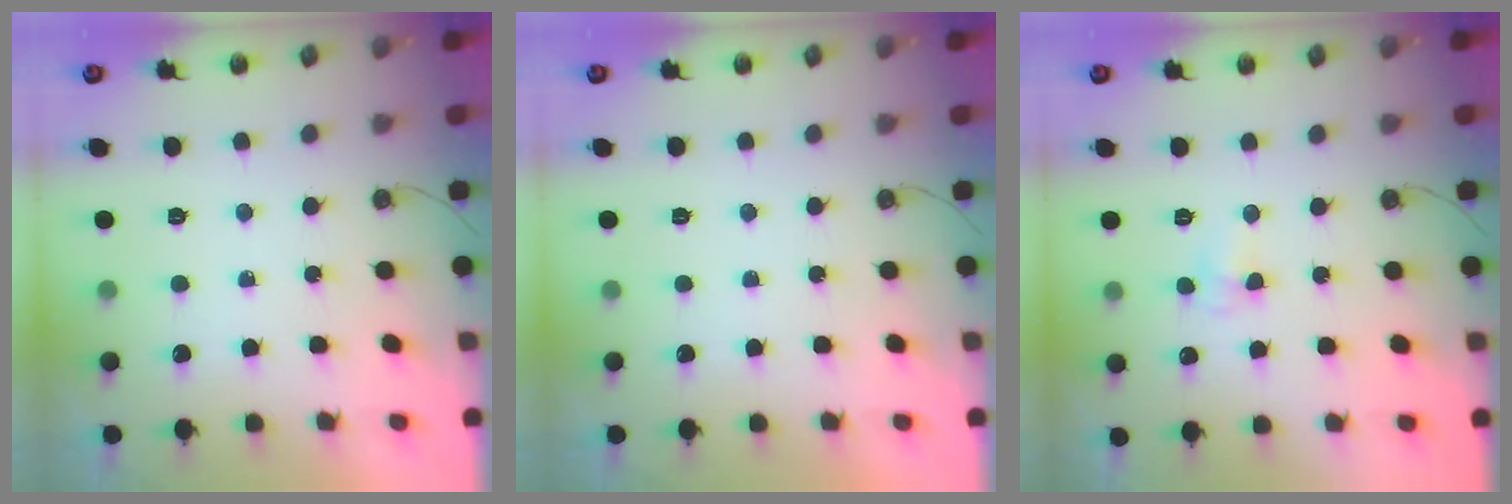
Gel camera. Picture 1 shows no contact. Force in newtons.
{"total": 0.0}
{"total": 4.9, "press": 4.4, "slide": 2.2}